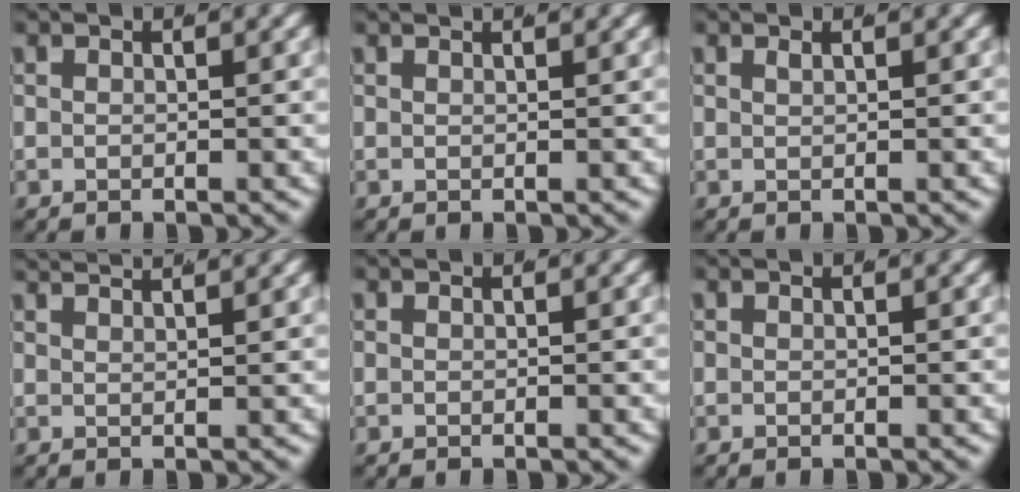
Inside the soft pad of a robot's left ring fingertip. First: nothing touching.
{"total": 1.1, "force": [1.0, -0.4, 0.3], "torque": [0.004, 0.002, 0.015]}
{"total": 0.7, "force": [0.2, -0.6, 0.2], "torque": [-0.001, -0.004, 0.009]}
{"total": 2.9, "force": [2.8, -0.2, 0.9], "torque": [-0.013, 0.003, 0.048]}
{"total": 1.0, "force": [-0.3, -0.9, -0.3], "torque": [0.012, -0.013, 0.007]}
{"total": 1.1, "force": [-0.3, -1.0, -0.3], "torque": [0.013, -0.013, 0.007]}